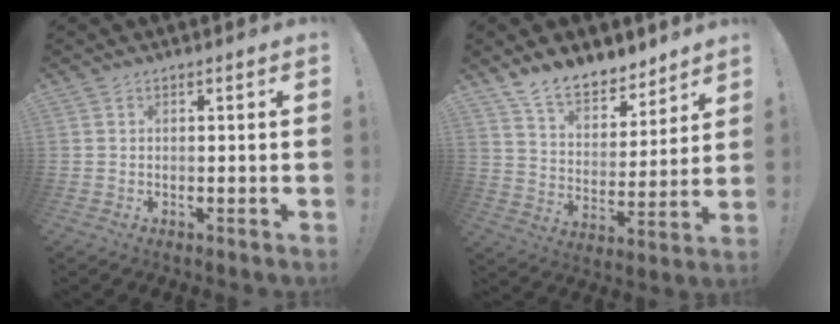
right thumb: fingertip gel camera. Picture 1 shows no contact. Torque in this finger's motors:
{"motor_torque": [-0.03, 0.06, 0.90, 0.85, 0.00]}